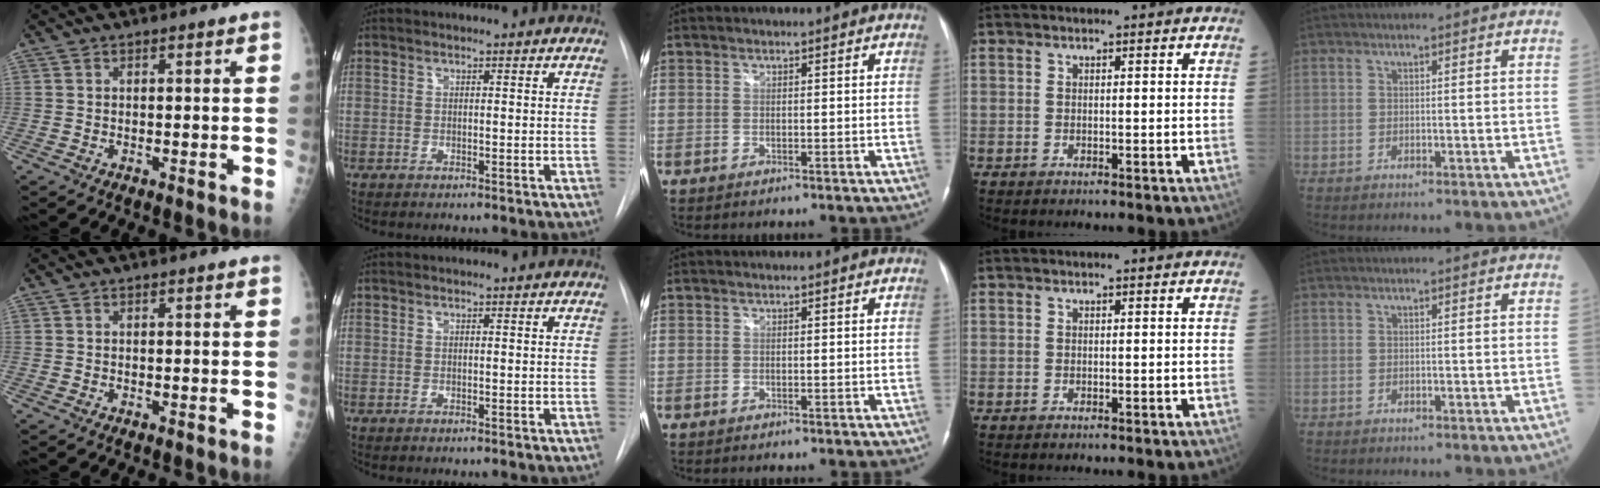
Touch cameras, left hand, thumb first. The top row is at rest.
{}